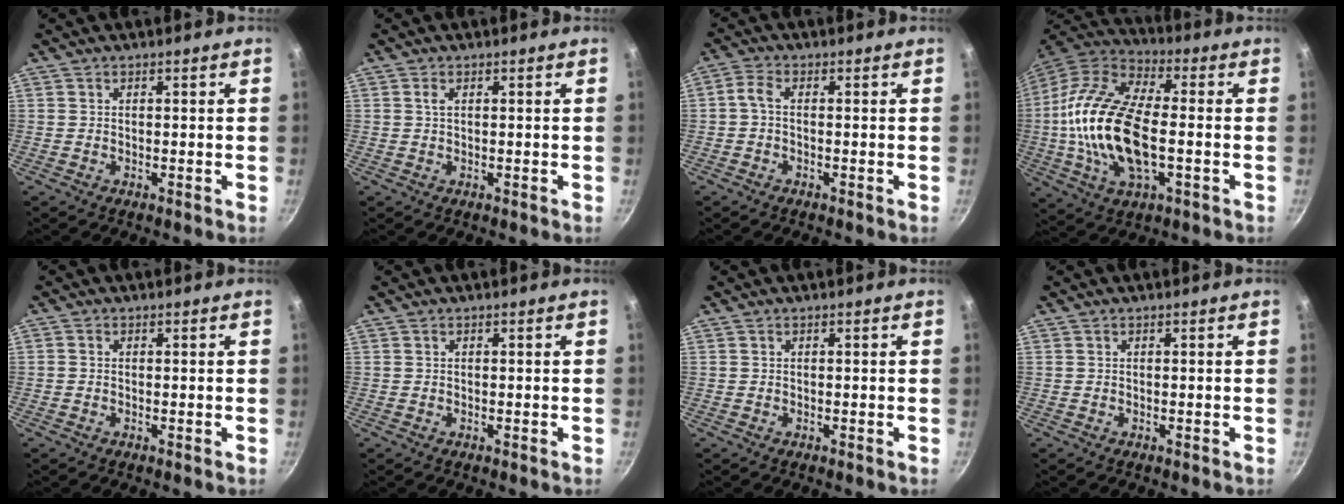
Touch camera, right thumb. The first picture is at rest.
{"total": 1.1, "force": [0.4, 0.5, 0.9], "torque": [-0.018, 0.000, 0.007]}
{"total": 2.7, "force": [-0.4, 1.4, 2.2], "torque": [-0.059, 0.012, -0.016]}
{"total": 22.2, "force": [-2.0, 11.0, 19.2], "torque": [-0.374, 0.029, -0.048]}
{"total": 0.6, "force": [-0.1, 0.5, 0.3], "torque": [-0.005, 0.003, -0.004]}
{"total": 0.0}
{"total": 0.0}
{"total": 0.0}